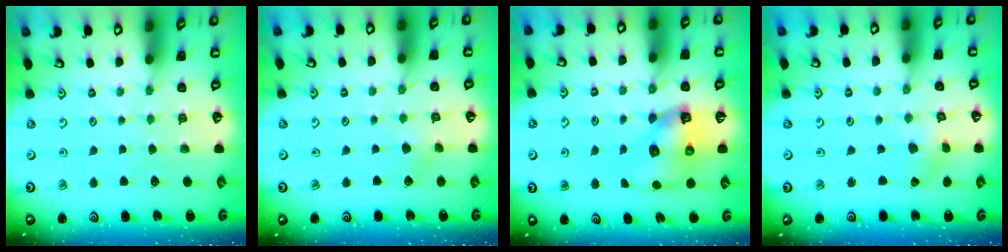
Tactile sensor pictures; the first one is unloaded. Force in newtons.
{"total": 1.9, "press": 1.9, "slide": 0.2}
{"total": 10.3, "press": 10.3, "slide": 0.9}
{"total": 1.4, "press": 1.4, "slide": 0.2}